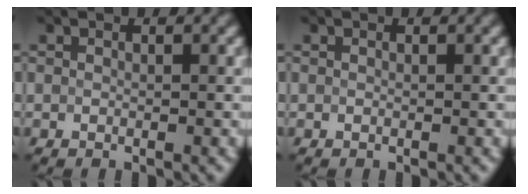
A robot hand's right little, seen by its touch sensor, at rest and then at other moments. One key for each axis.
{"total": 0.0}